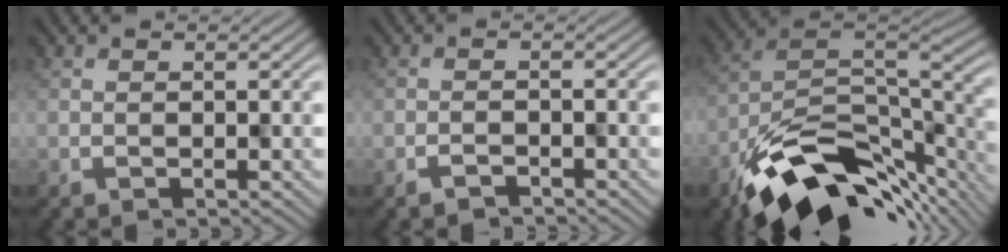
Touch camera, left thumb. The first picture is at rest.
{"total": 1.2, "force": [-1.1, 0.2, 0.3], "torque": [-0.006, 0.003, -0.022]}
{"total": 14.1, "force": [-8.3, 6.3, 9.6], "torque": [-0.187, -0.022, -0.131]}